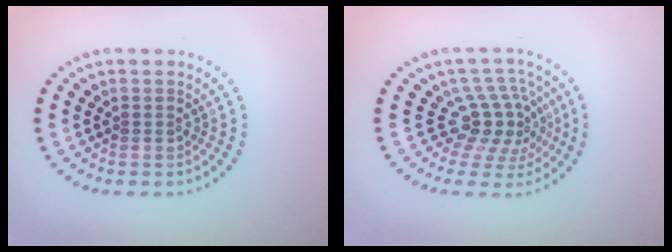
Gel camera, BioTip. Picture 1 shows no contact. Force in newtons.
{"total": 4.2, "press": 2.8, "slide": 3.1}